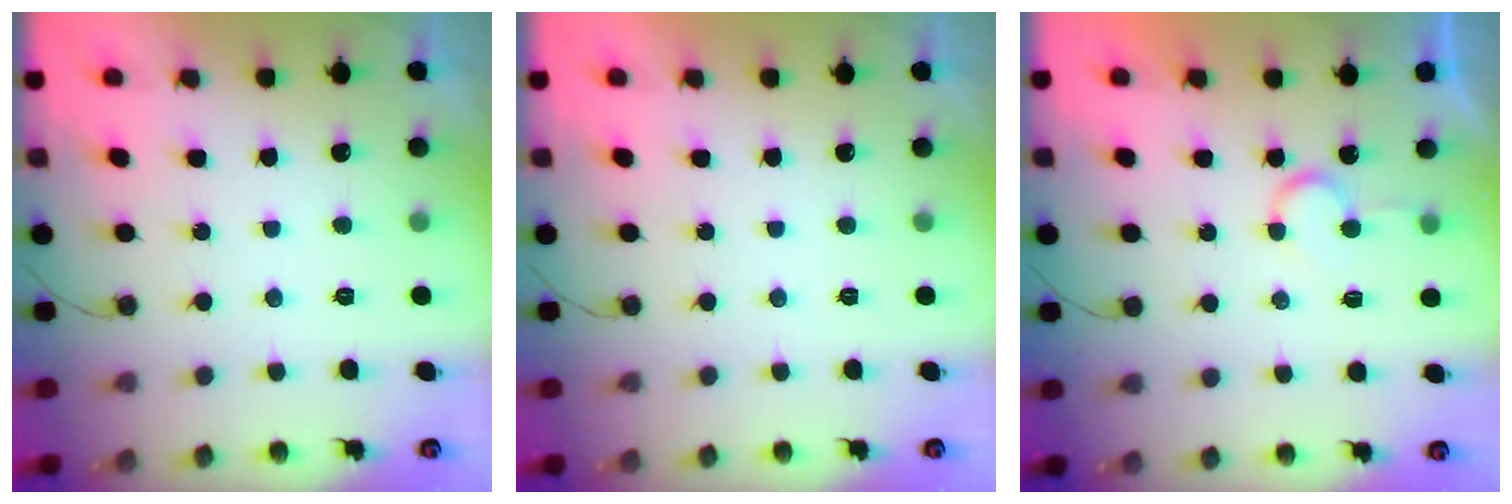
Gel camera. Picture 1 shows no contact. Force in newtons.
{"total": 1.7, "press": 1.7, "slide": 0.1}
{"total": 5.0, "press": 5.0, "slide": 0.5}